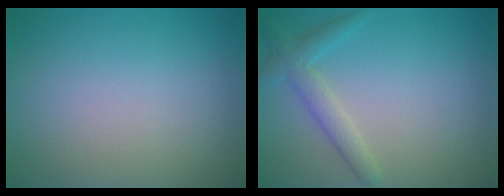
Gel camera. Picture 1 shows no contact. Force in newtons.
{"total": 2.5, "press": 2.5, "slide": 0.1}